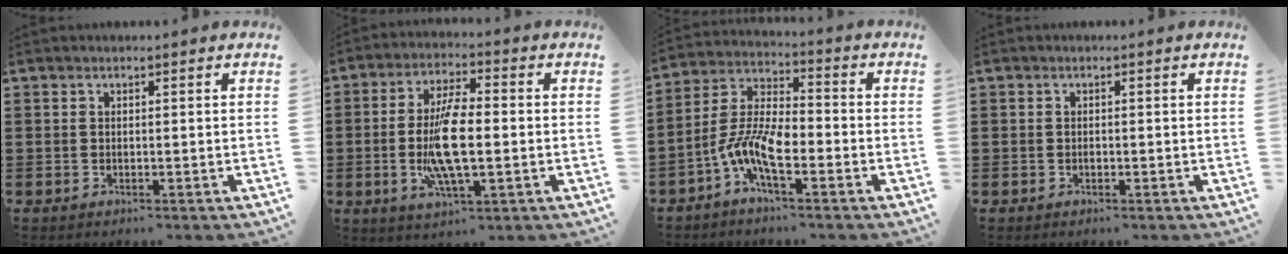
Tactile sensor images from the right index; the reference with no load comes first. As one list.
[{"total": 10.0, "force": [-1.1, 3.1, 9.5], "torque": [-0.195, -0.010, -0.022]}, {"total": 8.3, "force": [-3.6, 3.0, 6.8], "torque": [-0.170, -0.006, -0.076]}, {"total": 0.6, "force": [-0.2, 0.5, 0.3], "torque": [-0.006, 0.002, -0.006]}]